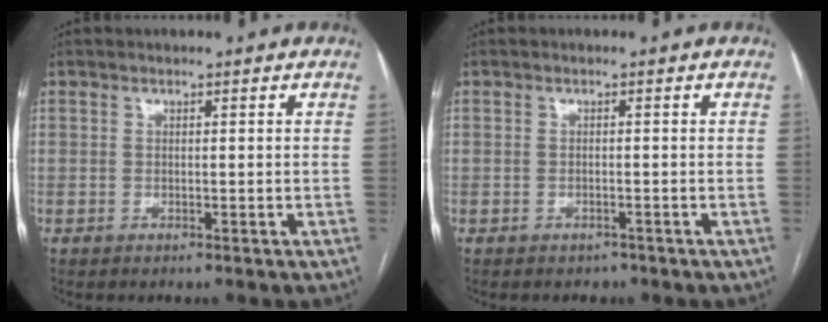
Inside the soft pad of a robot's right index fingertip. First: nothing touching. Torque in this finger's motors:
{"motor_torque": [0.09, 0.02, 0.01, 0.01]}